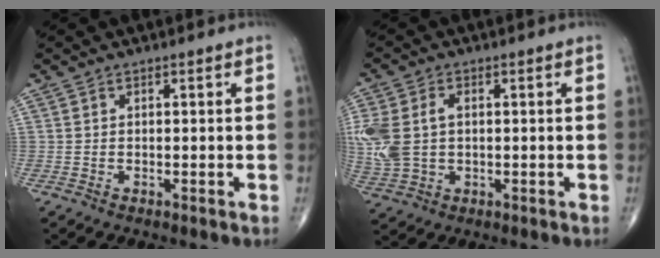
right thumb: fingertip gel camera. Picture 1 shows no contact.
{"total": 10.3, "force": [0.7, 7.2, 7.4], "torque": [-0.183, 0.012, 0.023]}